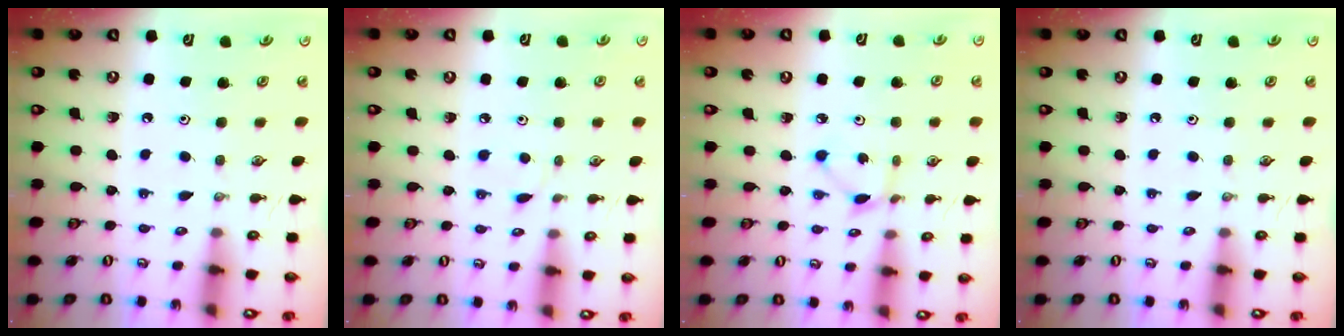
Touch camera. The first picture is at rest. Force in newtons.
{"total": 3.0, "press": 3.0, "slide": 0.2}
{"total": 2.1, "press": 2.1, "slide": 0.2}
{"total": 0.0}